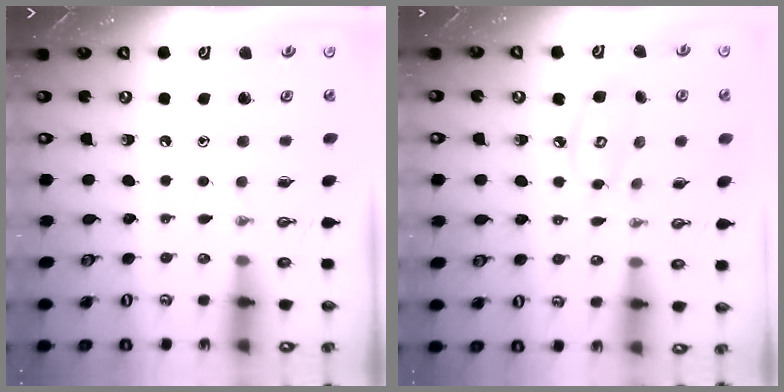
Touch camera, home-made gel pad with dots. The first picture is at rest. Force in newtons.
{"total": 7.3, "press": 7.3, "slide": 0.5}